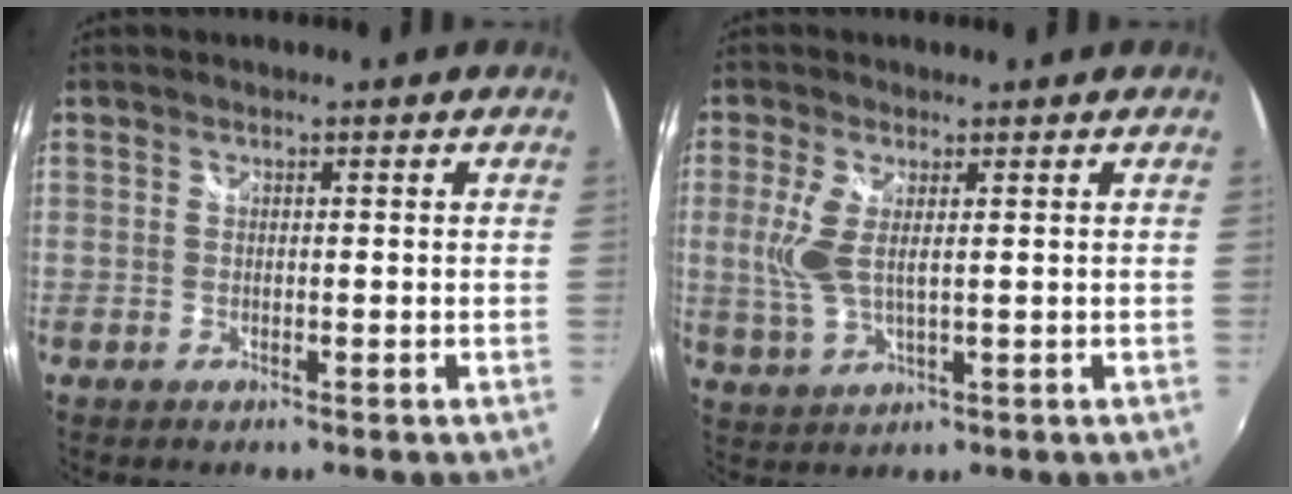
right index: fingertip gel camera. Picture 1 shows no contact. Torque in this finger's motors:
{"motor_torque": [0.20, 0.01, 0.32, 0.11]}